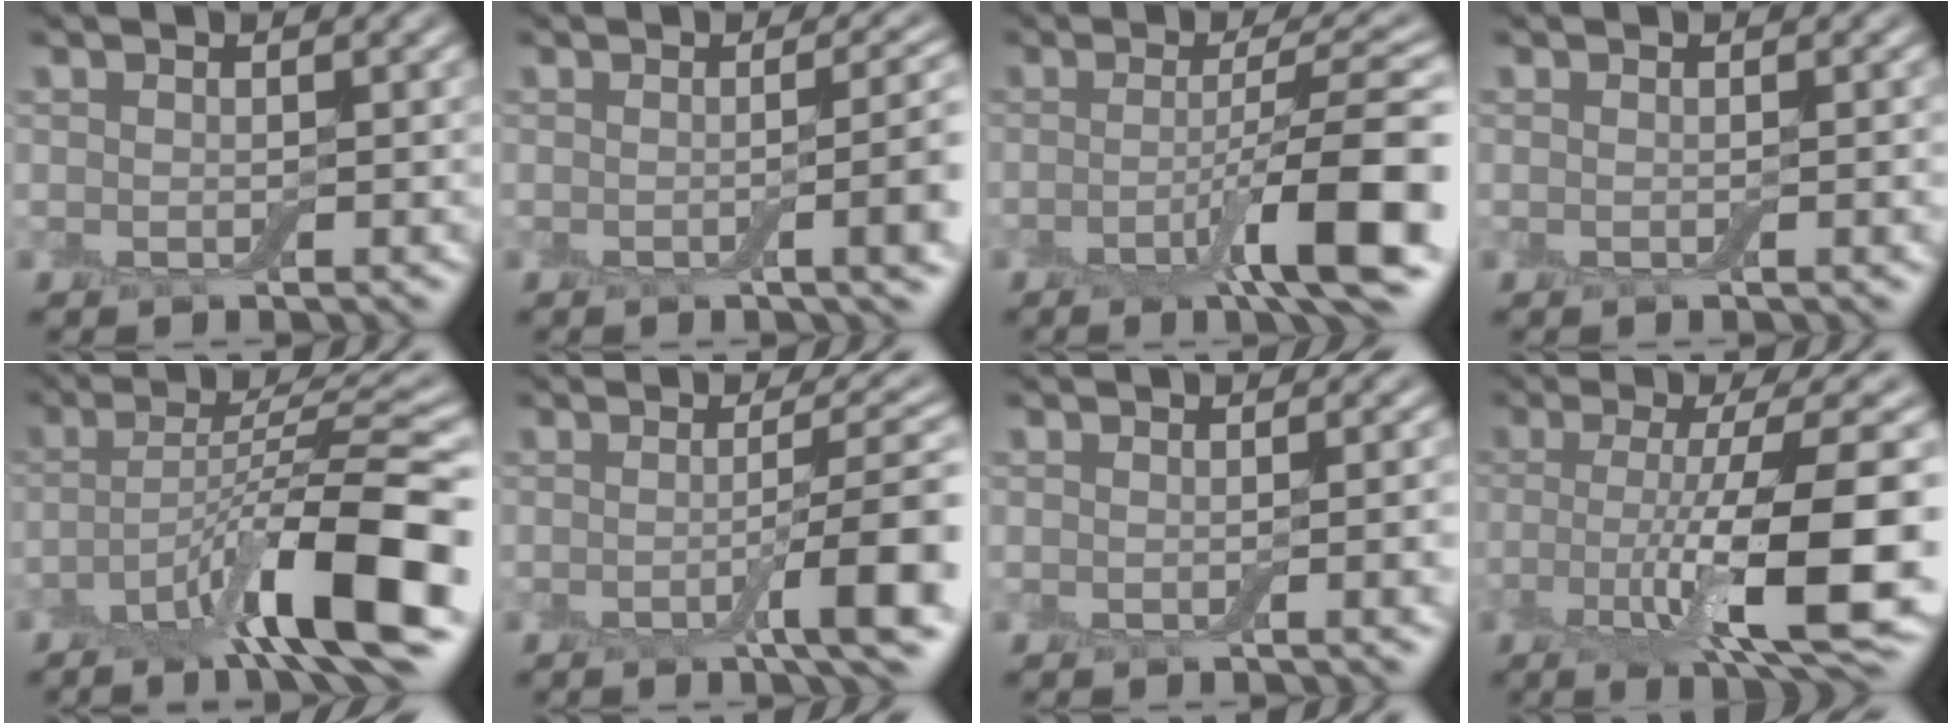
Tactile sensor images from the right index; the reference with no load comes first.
{"total": 5.1, "force": [-0.4, 1.4, 4.9], "torque": [-0.055, 0.003, -0.006]}
{"total": 9.0, "force": [-2.6, 1.3, 8.5], "torque": [-0.120, 0.004, -0.050]}
{"total": 1.5, "force": [-0.1, 0.4, 1.5], "torque": [-0.015, 0.001, -0.004]}
{"total": 11.9, "force": [-5.3, 2.3, 10.4], "torque": [-0.155, 0.011, -0.091]}
{"total": 6.6, "force": [-1.4, 1.2, 6.4], "torque": [-0.086, 0.002, -0.024]}
{"total": 3.2, "force": [-0.3, 1.0, 3.0], "torque": [-0.020, 0.005, -0.005]}
{"total": 11.1, "force": [-2.7, 2.5, 10.5], "torque": [-0.161, -0.011, -0.043]}